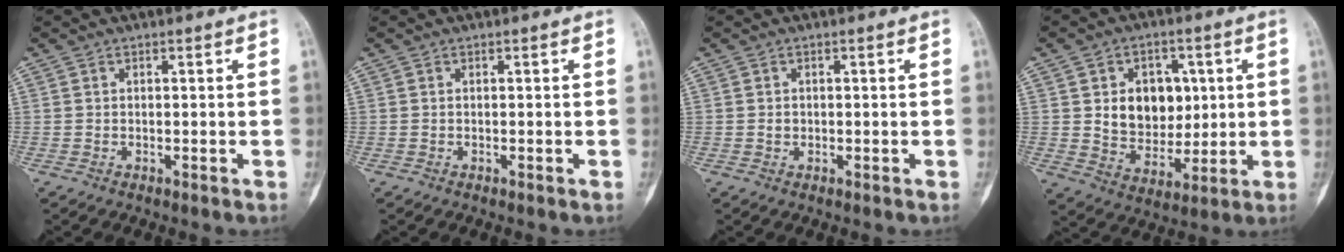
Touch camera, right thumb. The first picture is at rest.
{"total": 0.0}
{"total": 0.8, "force": [-0.1, 0.7, 0.4], "torque": [-0.006, 0.002, 0.000]}
{"total": 12.2, "force": [2.3, 9.2, 7.7], "torque": [-0.064, -0.012, 0.049]}